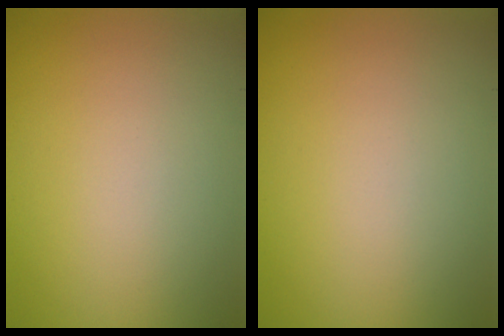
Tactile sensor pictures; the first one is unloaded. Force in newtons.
{"total": 0.0}